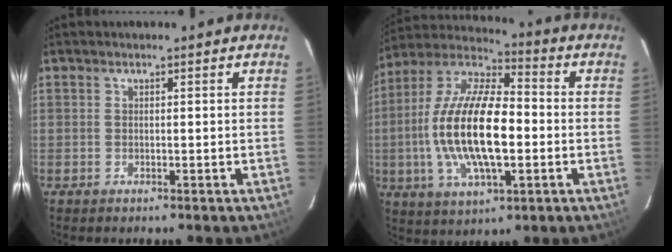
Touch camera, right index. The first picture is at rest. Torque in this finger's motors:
{"motor_torque": [1.43, -0.59, 1.06, 0.21]}